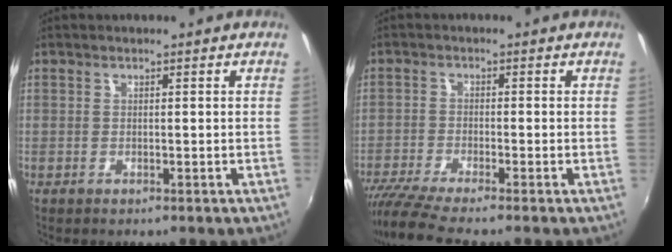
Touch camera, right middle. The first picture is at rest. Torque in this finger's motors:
{"motor_torque": [1.18, -0.95, 0.14, 0.08]}